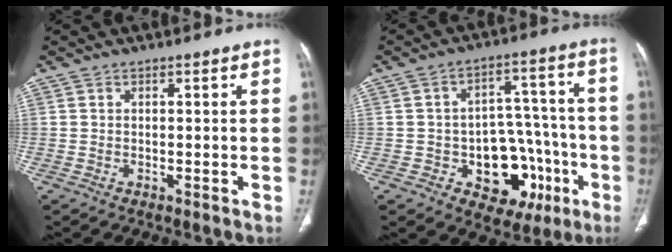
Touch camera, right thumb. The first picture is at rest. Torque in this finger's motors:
{"motor_torque": [0.85, 0.33, 0.52, -0.90, 0.03]}